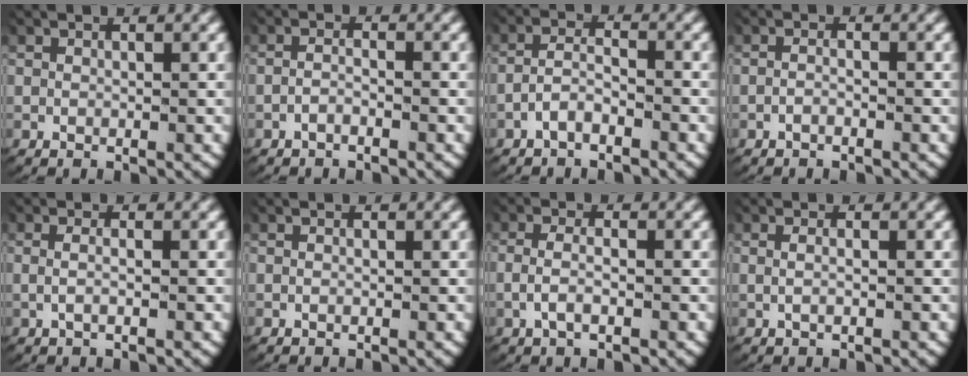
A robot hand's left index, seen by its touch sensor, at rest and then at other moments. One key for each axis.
{"total": 1.4, "fx": -1.1, "fy": 0.3, "fz": 0.8, "tx": -0.019, "ty": -0.006, "tz": -0.020}
{"total": 2.8, "fx": -2.0, "fy": 1.3, "fz": 1.5, "tx": -0.030, "ty": -0.007, "tz": -0.035}
{"total": 1.0, "fx": -0.8, "fy": 0.1, "fz": 0.6, "tx": -0.014, "ty": -0.003, "tz": -0.015}
{"total": 1.5, "fx": -0.5, "fy": 0.4, "fz": 1.4, "tx": -0.035, "ty": -0.006, "tz": -0.007}
{"total": 0.0}
{"total": 2.6, "fx": -1.1, "fy": 1.1, "fz": 2.0, "tx": -0.051, "ty": -0.009, "tz": -0.014}
{"total": 1.0, "fx": -0.3, "fy": 0.2, "fz": 0.9, "tx": -0.024, "ty": -0.004, "tz": -0.004}